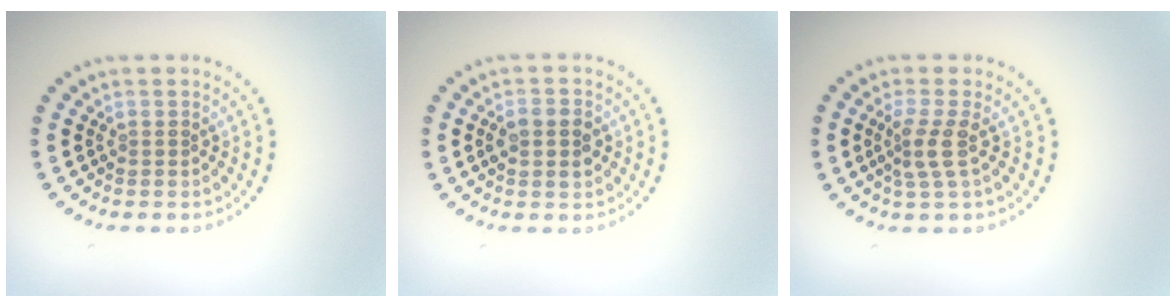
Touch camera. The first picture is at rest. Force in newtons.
{"total": 2.8, "press": 2.8, "slide": 0.1}
{"total": 2.4, "press": 1.7, "slide": 1.7}